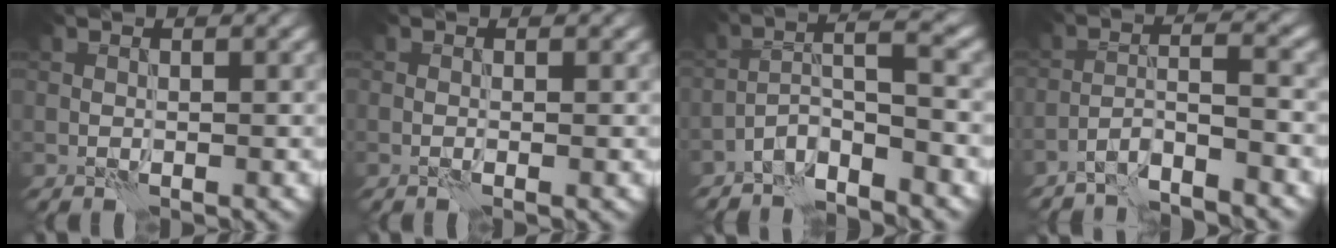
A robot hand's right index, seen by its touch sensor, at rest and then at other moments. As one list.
[{"total": 0.8, "force": [-0.2, 0.1, 0.8], "torque": [-0.012, -0.004, -0.005]}, {"total": 4.5, "force": [-3.2, 0.9, 3.0], "torque": [-0.049, 0.012, -0.066]}, {"total": 4.1, "force": [-3.3, 0.4, 2.4], "torque": [-0.040, 0.009, -0.067]}]